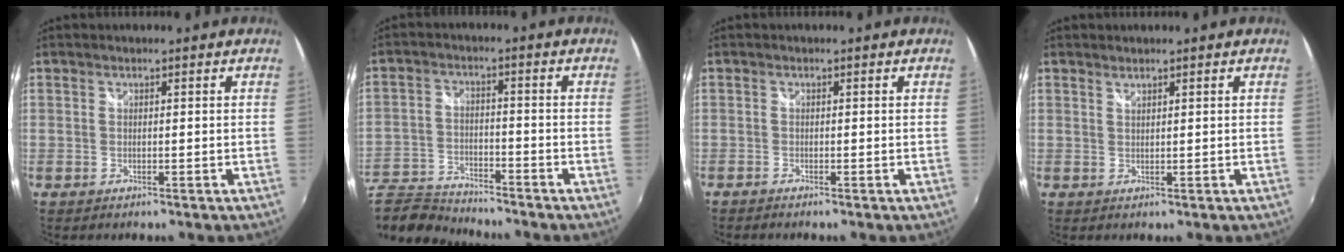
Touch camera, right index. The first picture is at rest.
{"total": 11.9, "force": [-10.9, 3.4, 3.5], "torque": [-0.102, -0.008, -0.202]}
{"total": 0.7, "force": [-0.7, 0.1, 0.1], "torque": [-0.004, -0.004, -0.016]}
{"total": 0.9, "force": [0.8, 0.0, 0.2], "torque": [-0.002, 0.001, 0.015]}